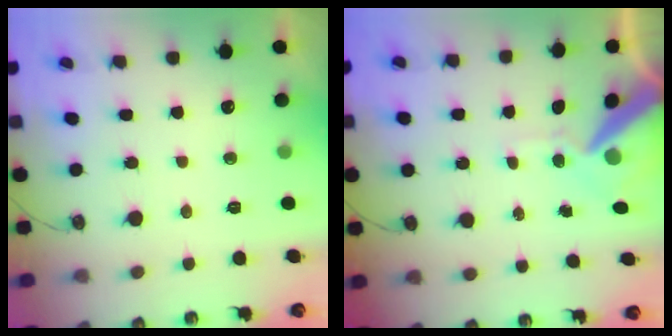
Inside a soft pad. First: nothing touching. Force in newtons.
{"total": 11.7, "press": 11.6, "slide": 1.5}